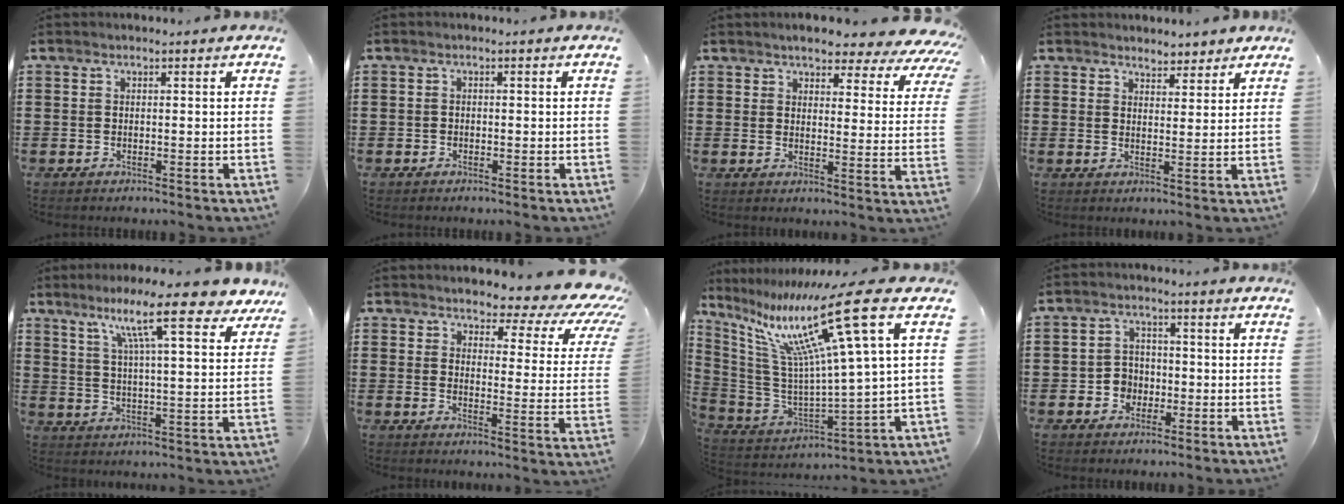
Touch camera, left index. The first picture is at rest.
{"total": 0.7, "force": [-0.5, 0.5, 0.1], "torque": [-0.003, 0.001, -0.012]}
{"total": 4.8, "force": [4.4, 0.8, 1.8], "torque": [-0.049, -0.025, 0.073]}
{"total": 3.4, "force": [3.2, 1.1, 0.2], "torque": [-0.006, -0.005, 0.058]}
{"total": 13.6, "force": [9.7, 2.0, 9.4], "torque": [-0.175, -0.032, 0.157]}
{"total": 4.9, "force": [4.1, 1.4, 2.4], "torque": [-0.053, -0.033, 0.063]}
{"total": 18.6, "force": [9.5, 0.9, 15.9], "torque": [-0.339, -0.051, 0.134]}
{"total": 3.7, "force": [-1.3, 3.2, 1.2], "torque": [-0.033, 0.005, -0.029]}